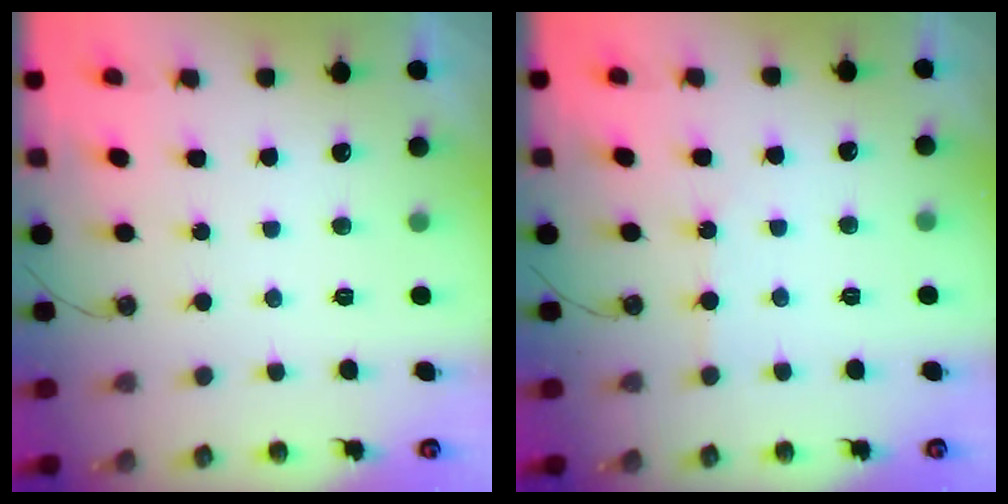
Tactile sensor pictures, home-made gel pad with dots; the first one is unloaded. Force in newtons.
{"total": 1.0, "press": 1.0, "slide": 0.2}